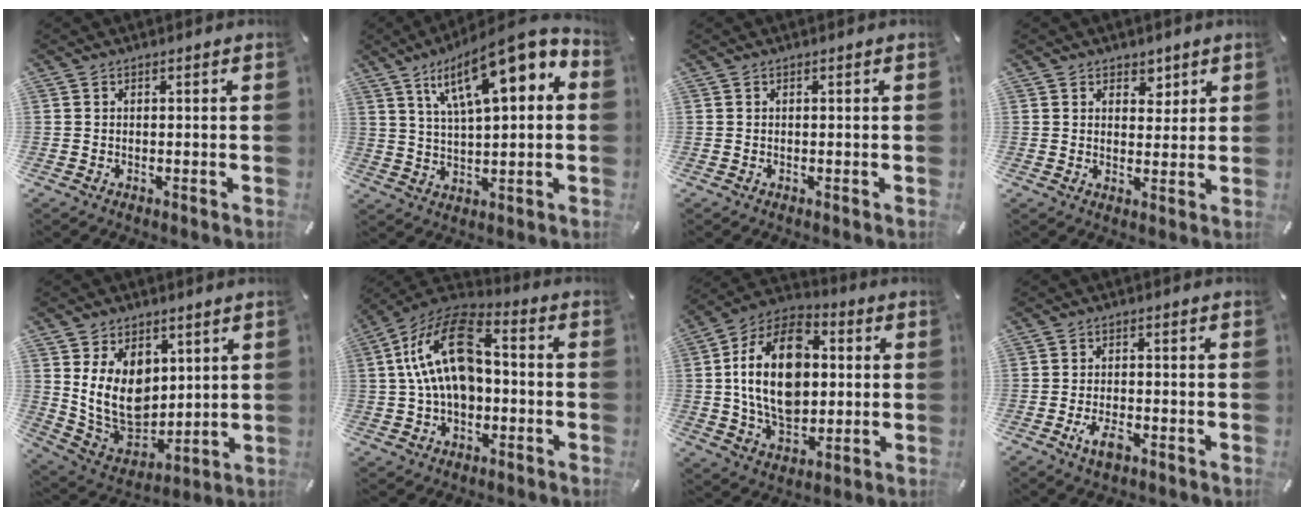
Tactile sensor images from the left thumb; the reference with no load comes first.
{"total": 16.5, "force": [8.6, 5.6, 12.9], "torque": [-0.209, -0.035, 0.142]}
{"total": 0.0}
{"total": 3.9, "force": [2.2, 3.1, 0.8], "torque": [0.008, -0.012, 0.033]}
{"total": 14.3, "force": [3.5, 11.2, 8.2], "torque": [-0.176, -0.031, 0.071]}
{"total": 16.5, "force": [1.7, 10.5, 12.6], "torque": [-0.259, 0.011, 0.030]}
{"total": 20.1, "force": [1.6, 13.9, 14.5], "torque": [-0.286, 0.009, 0.024]}
{"total": 4.7, "force": [-2.4, 2.2, 3.4], "torque": [-0.080, 0.003, -0.048]}